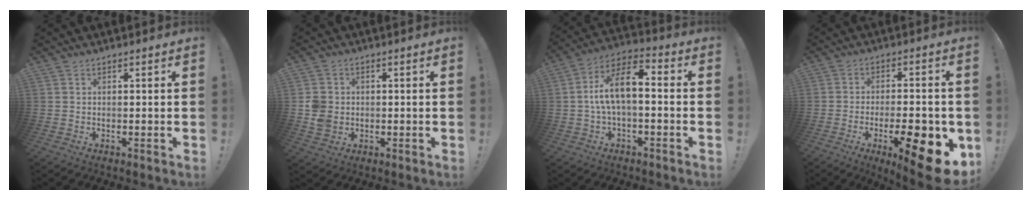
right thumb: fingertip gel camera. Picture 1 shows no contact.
{"total": 6.2, "force": [-0.1, 5.5, 2.8], "torque": [-0.062, 0.007, 0.001]}
{"total": 11.5, "force": [0.4, 5.2, 10.2], "torque": [-0.173, 0.005, 0.007]}
{"total": 17.7, "force": [-6.5, 6.0, 15.4], "torque": [-0.182, 0.030, -0.086]}